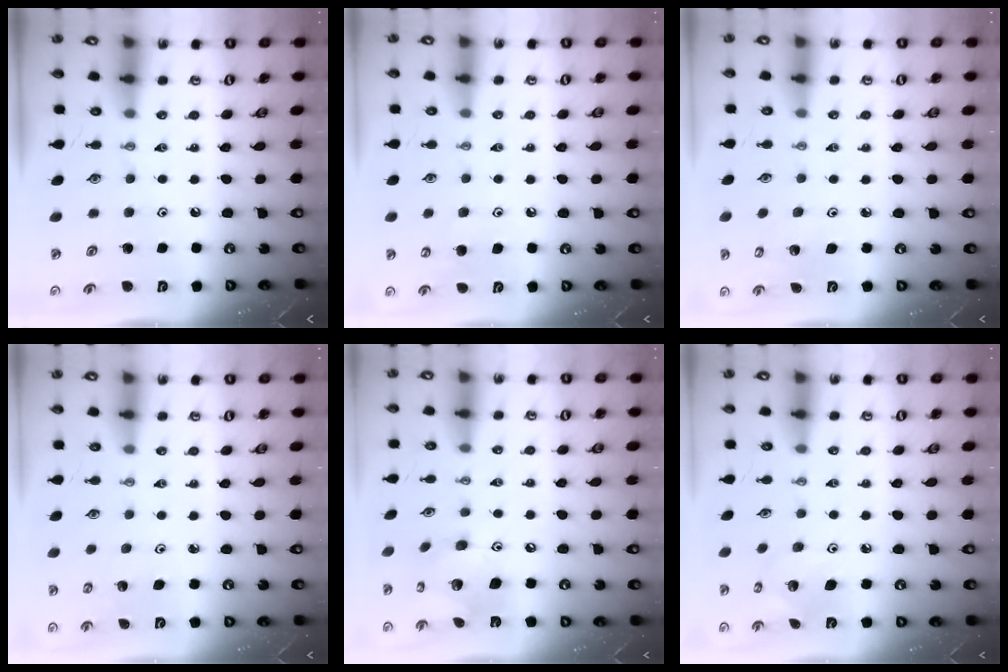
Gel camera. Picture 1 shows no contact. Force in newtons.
{"total": 6.9, "press": 6.8, "slide": 0.6}
{"total": 3.0, "press": 2.9, "slide": 0.5}
{"total": 1.0, "press": 1.0, "slide": 0.1}
{"total": 13.9, "press": 13.8, "slide": 1.3}
{"total": 5.5, "press": 5.5, "slide": 0.3}